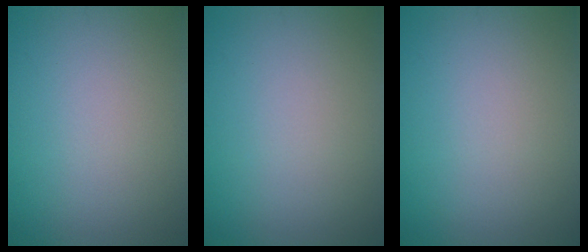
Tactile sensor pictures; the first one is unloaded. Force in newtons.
{"total": 0.0}
{"total": 0.0}